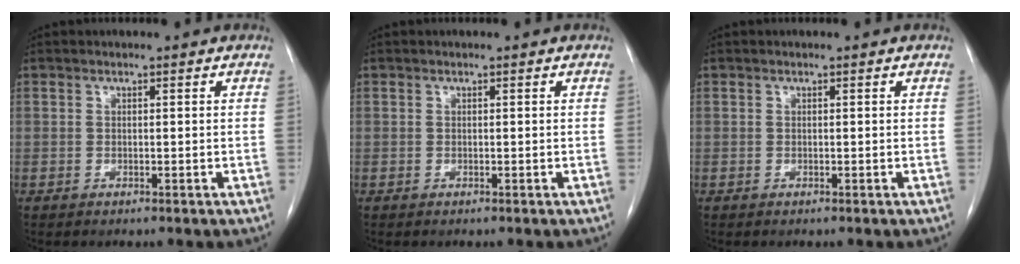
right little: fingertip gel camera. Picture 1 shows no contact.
{"total": 0.0}
{"total": 0.0}